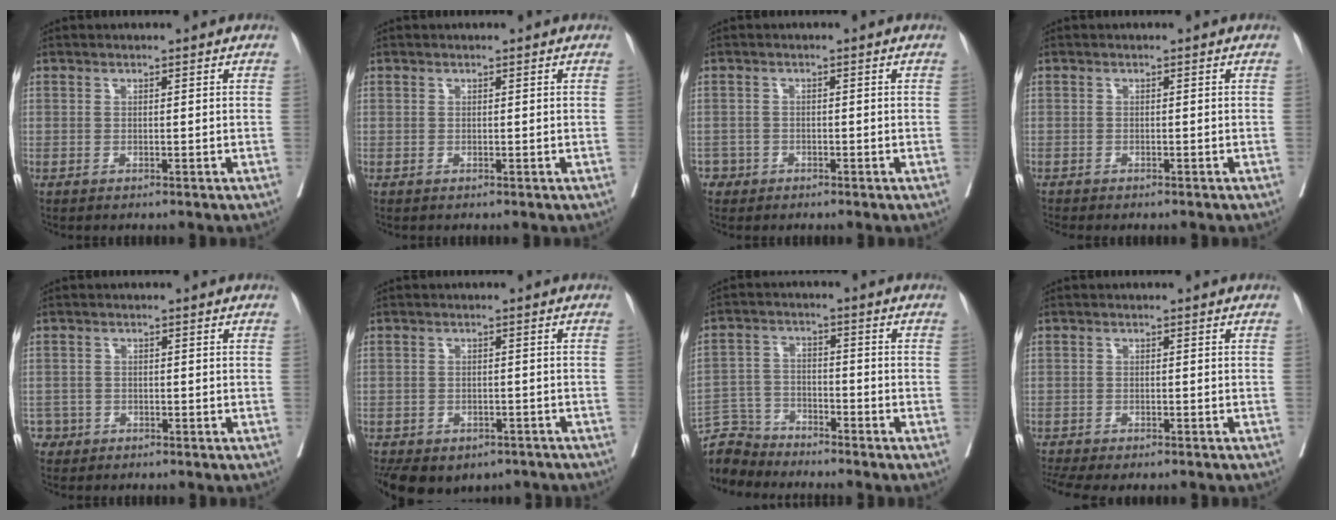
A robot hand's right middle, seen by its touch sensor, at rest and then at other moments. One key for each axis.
{"total": 0.0}
{"total": 1.5, "fx": -0.8, "fy": 1.3, "fz": -0.2, "tx": 0.004, "ty": 0.008, "tz": -0.017}
{"total": 1.9, "fx": -1.7, "fy": 0.4, "fz": 0.7, "tx": -0.011, "ty": -0.005, "tz": -0.023}
{"total": 1.8, "fx": -1.0, "fy": 1.5, "fz": -0.3, "tx": 0.005, "ty": 0.009, "tz": -0.022}
{"total": 12.4, "fx": -8.5, "fy": 7.5, "fz": 4.8, "tx": -0.105, "ty": -0.003, "tz": -0.102}
{"total": 6.8, "fx": -6.5, "fy": 1.3, "fz": -1.2, "tx": 0.020, "ty": 0.004, "tz": -0.132}
{"total": 6.7, "fx": -5.5, "fy": 1.8, "fz": 3.3, "tx": -0.051, "ty": -0.001, "tz": -0.085}